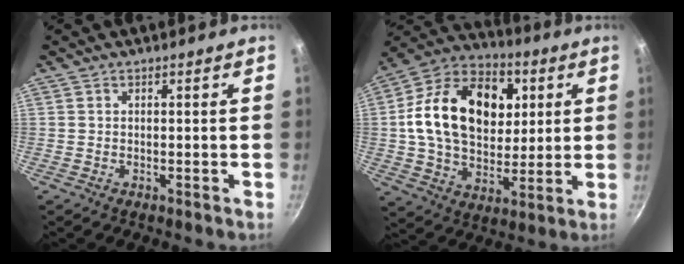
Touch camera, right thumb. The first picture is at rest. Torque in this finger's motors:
{"motor_torque": [1.32, 3.69, 0.79, -0.48, 0.55]}